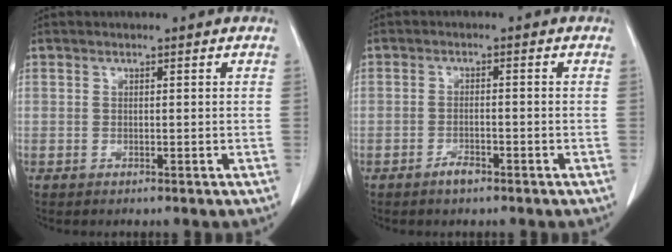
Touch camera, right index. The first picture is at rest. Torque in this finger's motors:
{"motor_torque": [0.31, -0.07, 0.03, 0.01]}